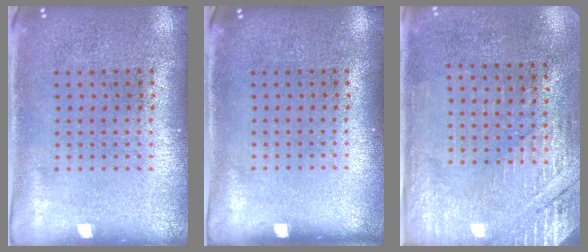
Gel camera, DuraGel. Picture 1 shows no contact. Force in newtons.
{"total": 0.0}
{"total": 2.8, "press": 2.5, "slide": 1.2}